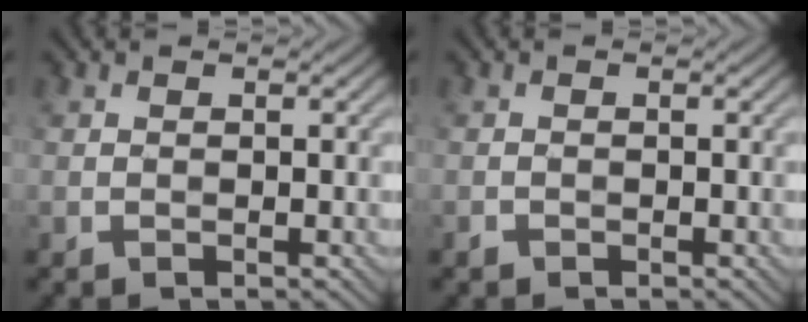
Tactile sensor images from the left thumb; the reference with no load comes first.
{"total": 0.5, "force": [-0.4, 0.3, 0.2], "torque": [-0.005, 0.001, -0.007]}